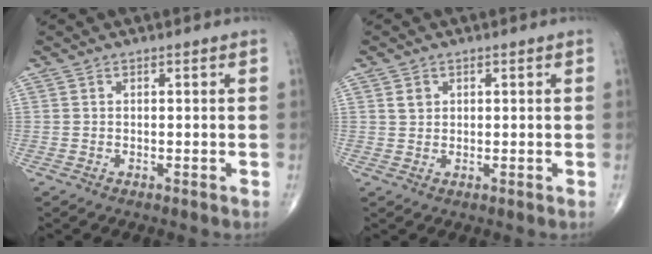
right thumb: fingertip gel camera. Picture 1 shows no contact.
{"total": 1.4, "force": [0.7, 1.1, 0.6], "torque": [-0.005, -0.002, 0.013]}